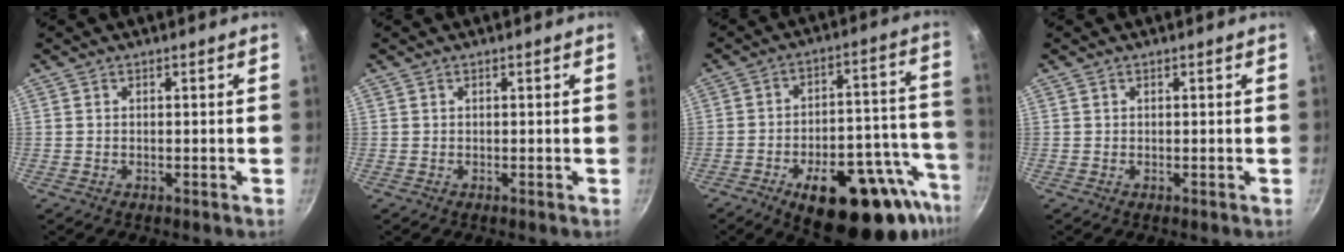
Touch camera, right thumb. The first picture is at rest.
{"total": 0.0}
{"total": 24.3, "force": [-13.0, 10.6, 17.6], "torque": [-0.188, 0.063, -0.172]}
{"total": 0.0}